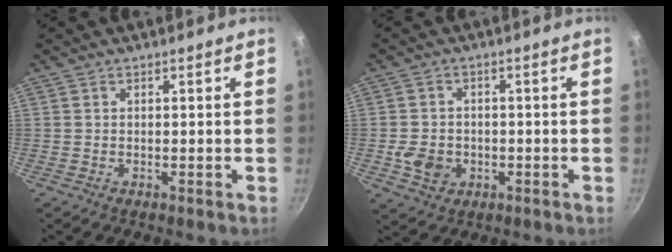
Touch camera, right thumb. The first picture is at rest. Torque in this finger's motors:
{"motor_torque": [0.65, 0.57, -0.20, 0.03, 0.02]}